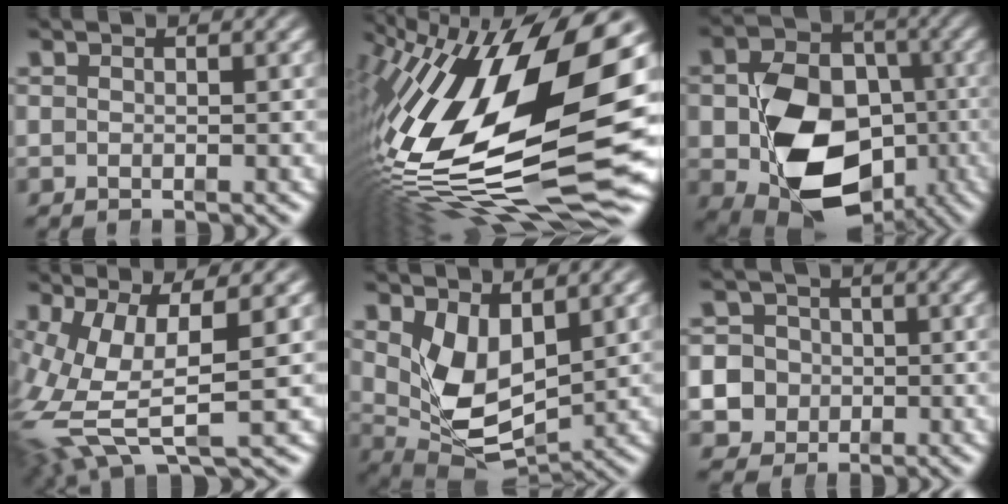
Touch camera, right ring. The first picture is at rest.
{"total": 17.1, "force": [-2.3, 6.8, 15.5], "torque": [-0.246, -0.009, -0.018]}
{"total": 12.9, "force": [-4.1, 9.0, 8.3], "torque": [-0.171, -0.060, -0.043]}
{"total": 9.5, "force": [-0.8, 6.0, 7.2], "torque": [-0.166, -0.038, 0.002]}
{"total": 8.5, "force": [0.2, 5.8, 6.2], "torque": [-0.131, -0.040, 0.020]}
{"total": 10.7, "force": [-2.0, 10.0, 3.3], "torque": [-0.098, -0.044, -0.033]}